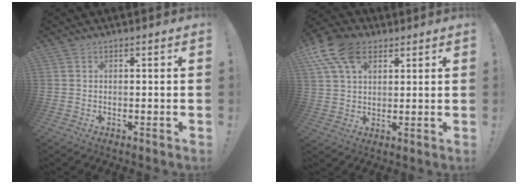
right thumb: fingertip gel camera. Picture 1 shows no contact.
{"total": 13.1, "force": [6.4, 8.2, 8.0], "torque": [-0.136, -0.015, 0.121]}